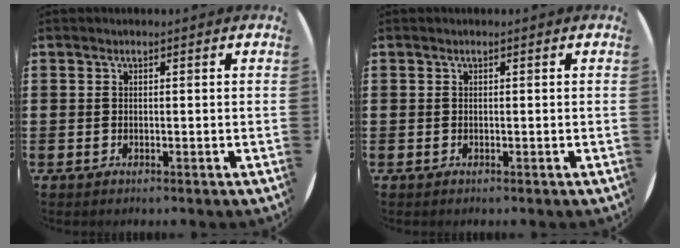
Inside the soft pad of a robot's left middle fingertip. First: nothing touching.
{"total": 0.0}